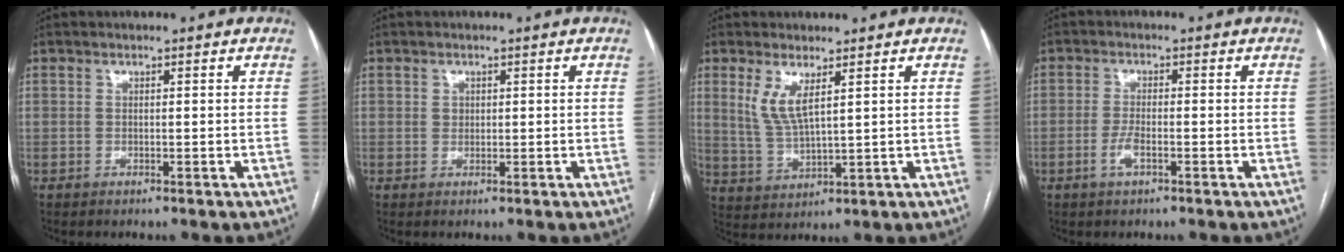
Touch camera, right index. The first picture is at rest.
{"total": 1.1, "force": [0.3, 1.0, 0.4], "torque": [-0.005, 0.000, 0.004]}
{"total": 5.5, "force": [2.6, 1.2, 4.7], "torque": [-0.106, -0.007, 0.061]}
{"total": 2.9, "force": [-1.3, 0.8, 2.5], "torque": [-0.056, -0.001, -0.025]}